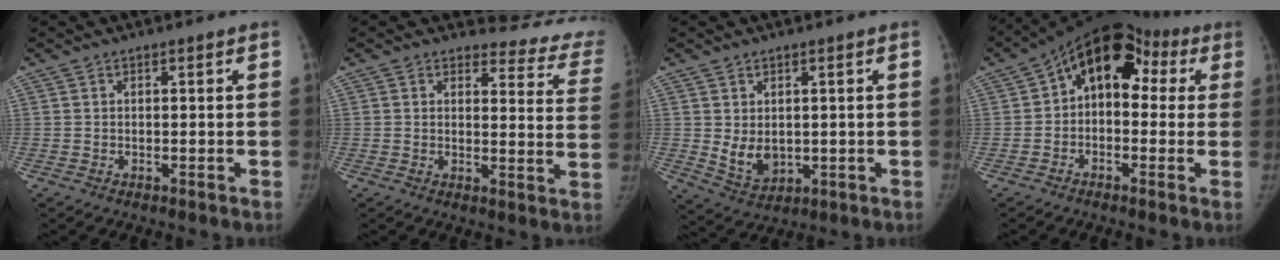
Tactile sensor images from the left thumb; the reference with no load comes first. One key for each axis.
{"total": 16.9, "fx": 16.1, "fy": 5.0, "fz": 0.5, "tx": 0.058, "ty": -0.143, "tz": 0.142}
{"total": 5.9, "fx": 0.3, "fy": 4.5, "fz": 3.8, "tx": -0.051, "ty": -0.017, "tz": 0.025}
{"total": 13.4, "fx": 2.8, "fy": 9.0, "fz": 9.4, "tx": -0.089, "ty": 0.047, "tz": 0.026}